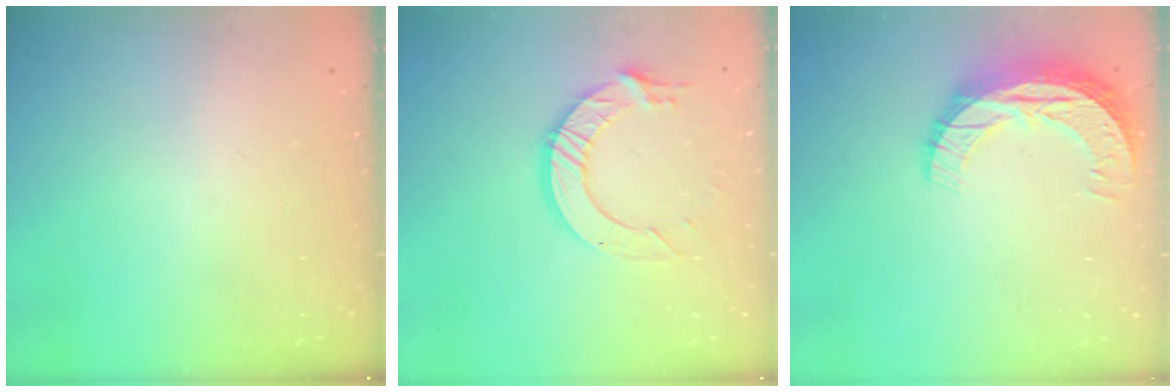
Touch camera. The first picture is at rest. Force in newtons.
{"total": 11.8, "press": 11.8, "slide": 1.1}
{"total": 10.7, "press": 10.7, "slide": 0.8}